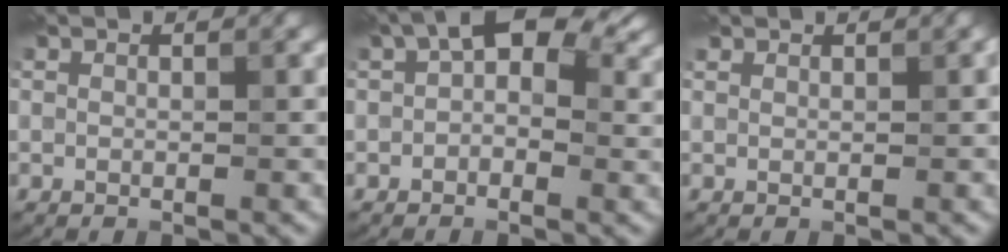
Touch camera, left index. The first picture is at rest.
{"total": 6.2, "force": [1.5, 3.8, 4.7], "torque": [-0.055, 0.015, 0.007]}
{"total": 0.8, "force": [0.8, 0.1, 0.1], "torque": [-0.003, 0.005, 0.017]}